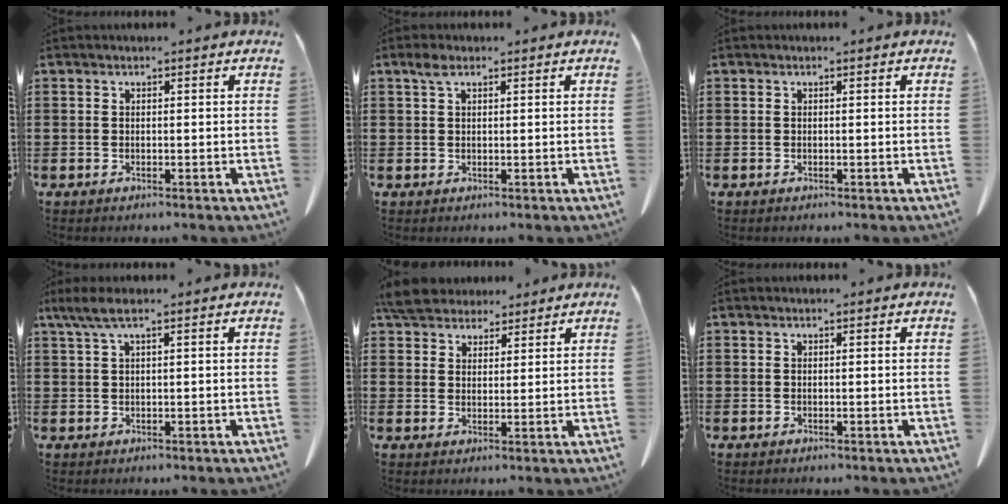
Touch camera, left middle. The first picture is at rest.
{"total": 1.8, "force": [0.9, 1.0, 1.2], "torque": [-0.029, 0.006, 0.015]}
{"total": 0.0}
{"total": 2.9, "force": [1.1, 0.4, 2.6], "torque": [-0.060, -0.002, 0.018]}
{"total": 5.4, "force": [4.8, 2.0, 1.2], "torque": [-0.042, 0.000, 0.092]}
{"total": 0.0}